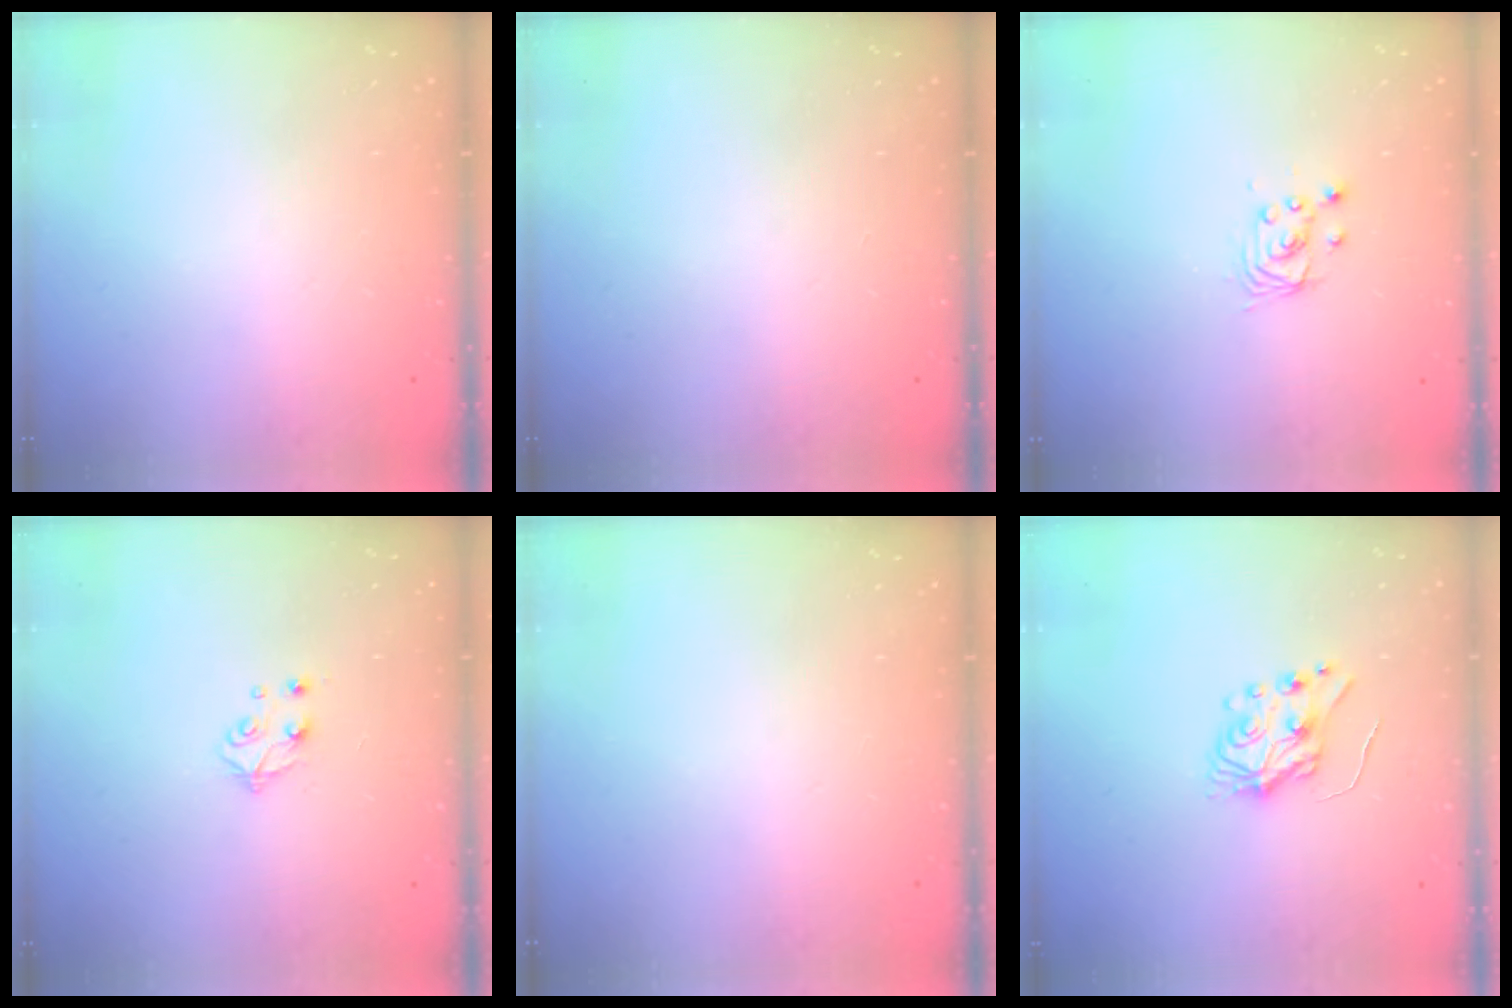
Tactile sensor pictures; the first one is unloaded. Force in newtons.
{"total": 0.0}
{"total": 2.9, "press": 2.9, "slide": 0.0}
{"total": 5.3, "press": 5.3, "slide": 0.3}
{"total": 0.0}
{"total": 6.0, "press": 6.0, "slide": 0.6}